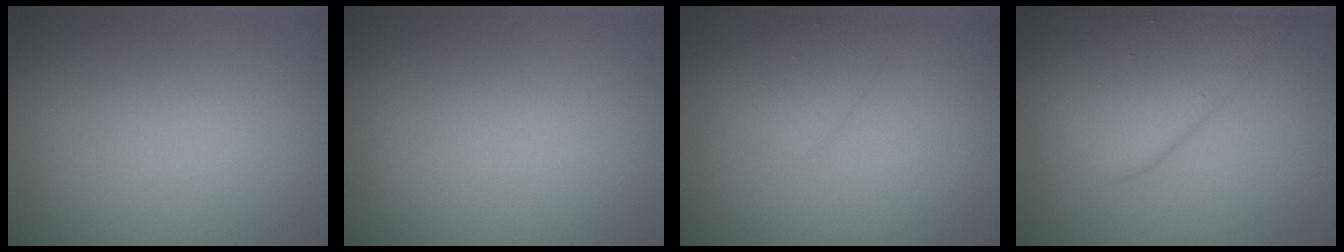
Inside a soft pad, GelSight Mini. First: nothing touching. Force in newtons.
{"total": 0.0}
{"total": 2.3, "press": 2.2, "slide": 0.1}
{"total": 7.4, "press": 7.4, "slide": 0.2}